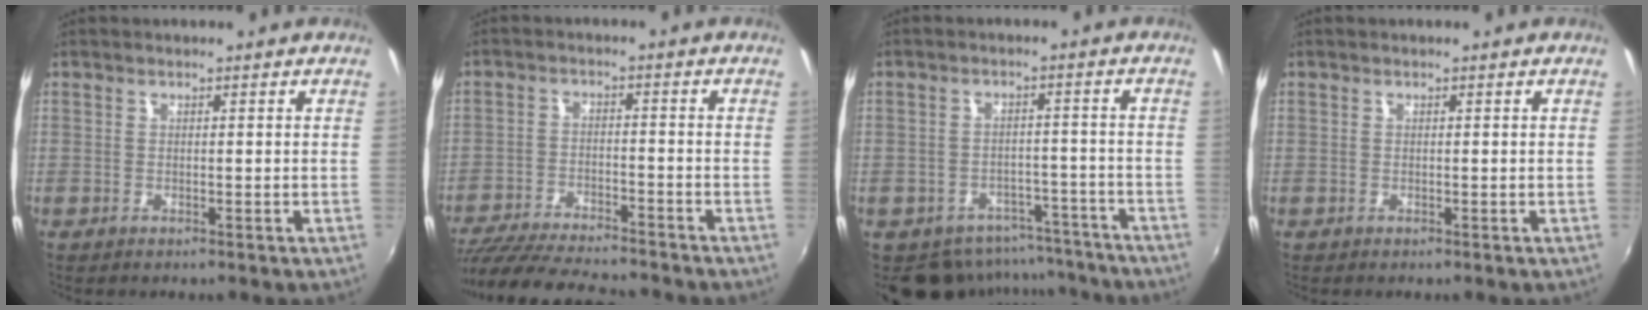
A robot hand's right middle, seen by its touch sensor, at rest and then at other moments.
{"total": 16.3, "force": [-14.5, 2.8, 7.0], "torque": [-0.151, -0.021, -0.233]}
{"total": 11.6, "force": [-9.5, 6.1, 2.5], "torque": [-0.053, 0.025, -0.106]}
{"total": 0.0}